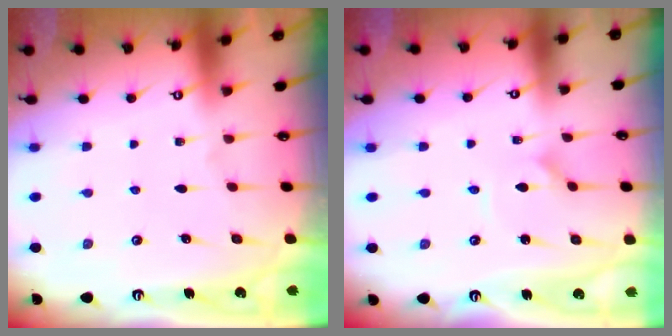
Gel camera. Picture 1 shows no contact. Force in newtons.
{"total": 1.2, "press": 1.2, "slide": 0.2}